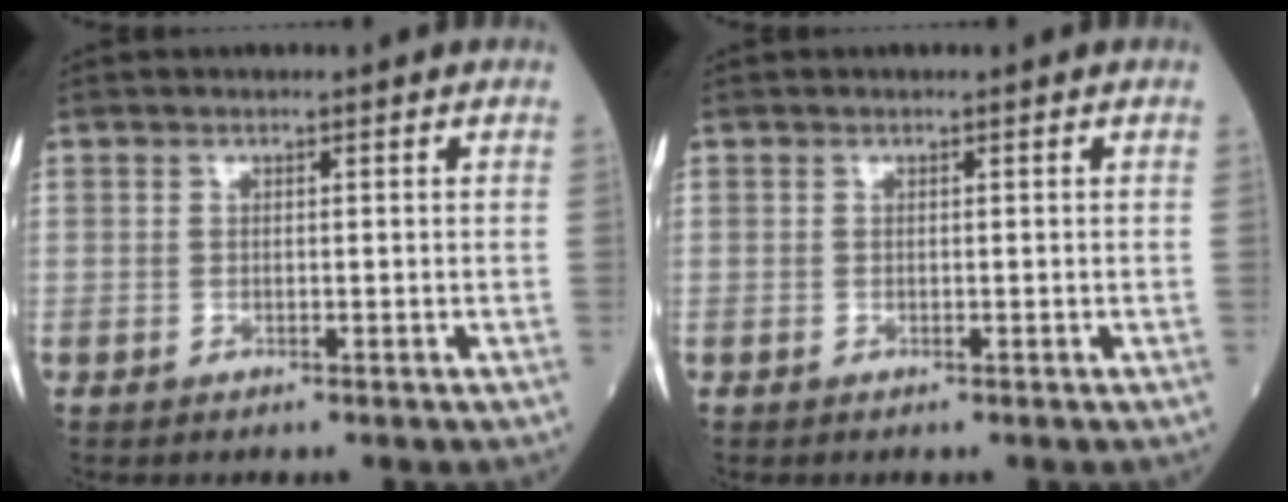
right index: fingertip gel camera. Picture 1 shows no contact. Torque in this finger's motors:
{"motor_torque": [0.00, 0.00, 0.00, -0.01]}